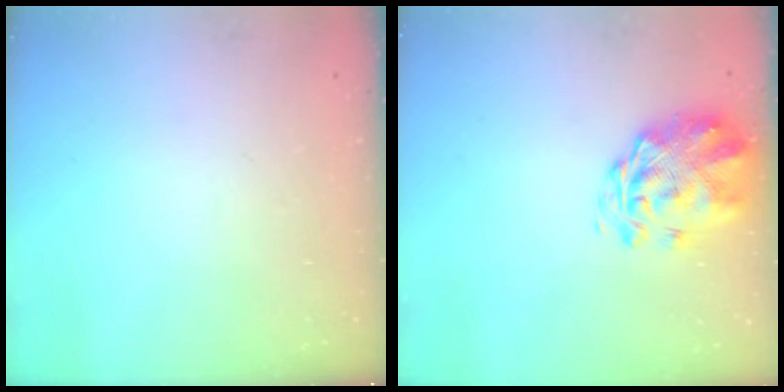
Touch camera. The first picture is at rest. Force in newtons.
{"total": 3.2, "press": 2.8, "slide": 1.5}